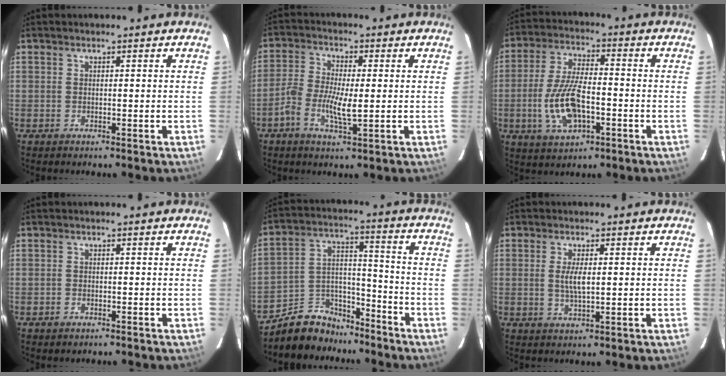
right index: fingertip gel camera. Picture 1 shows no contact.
{"total": 6.5, "force": [-1.4, 2.0, 6.1], "torque": [-0.129, 0.003, -0.034]}
{"total": 12.0, "force": [-3.4, 5.3, 10.3], "torque": [-0.215, -0.002, -0.058]}
{"total": 1.0, "force": [-0.8, 0.6, 0.3], "torque": [-0.012, 0.001, -0.011]}
{"total": 11.7, "force": [-9.5, 6.3, 2.6], "torque": [-0.056, 0.058, -0.155]}
{"total": 3.5, "force": [0.3, 1.1, 3.3], "torque": [-0.065, -0.004, 0.007]}